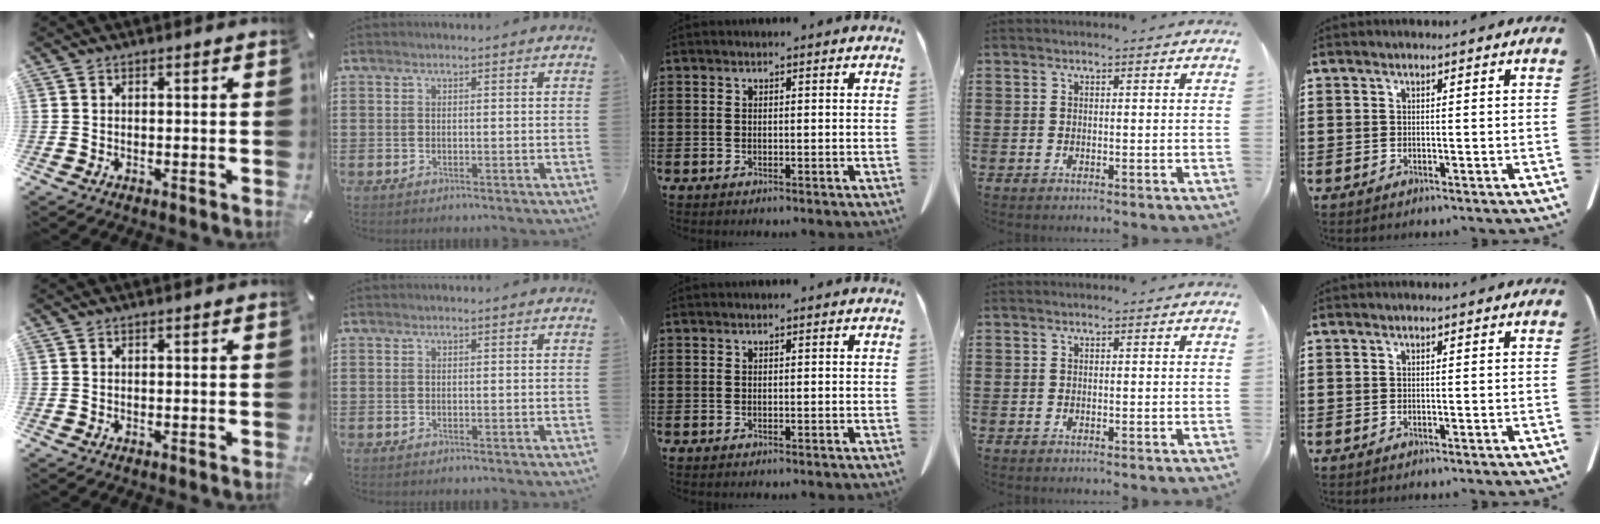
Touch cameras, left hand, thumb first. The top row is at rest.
{}